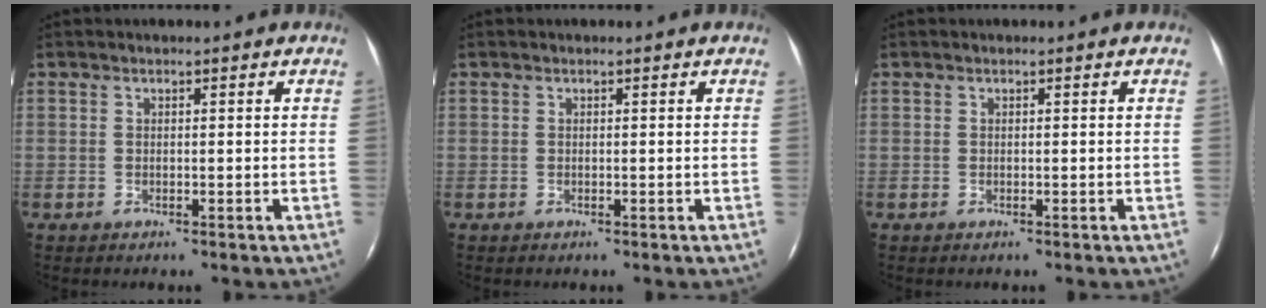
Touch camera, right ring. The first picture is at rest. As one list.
[{"total": 0.0}, {"total": 0.0}]